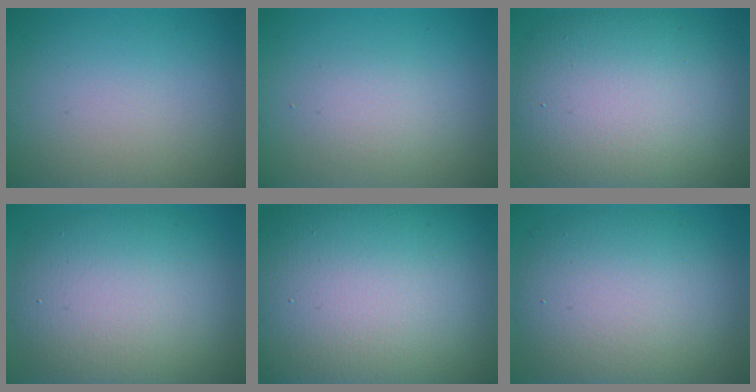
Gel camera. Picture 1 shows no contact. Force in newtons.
{"total": 1.9, "press": 1.9, "slide": 0.1}
{"total": 12.8, "press": 12.7, "slide": 1.1}
{"total": 10.6, "press": 10.6, "slide": 0.8}
{"total": 22.5, "press": 22.4, "slide": 1.6}
{"total": 10.4, "press": 10.4, "slide": 0.5}